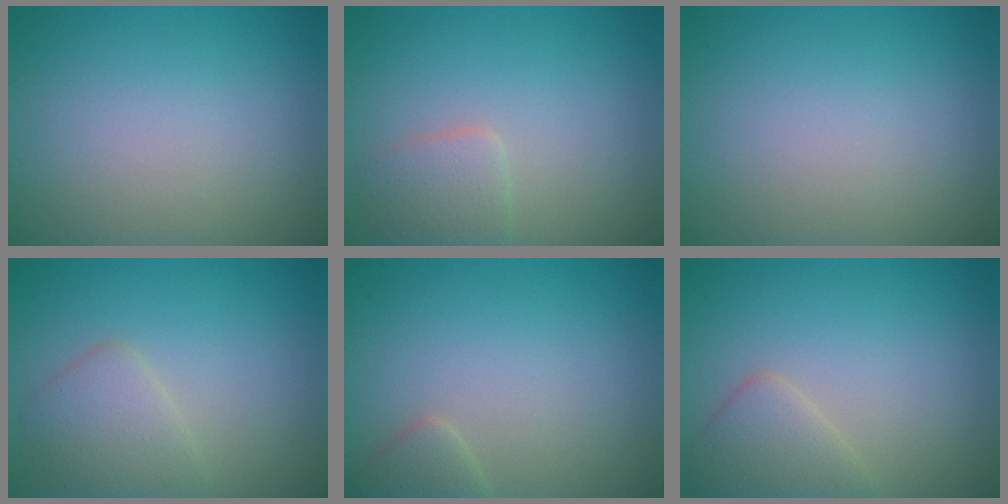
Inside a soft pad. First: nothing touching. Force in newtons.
{"total": 2.1, "press": 2.1, "slide": 0.1}
{"total": 0.0}
{"total": 2.8, "press": 2.8, "slide": 0.2}
{"total": 1.5, "press": 1.5, "slide": 0.1}
{"total": 2.7, "press": 2.7, "slide": 0.1}